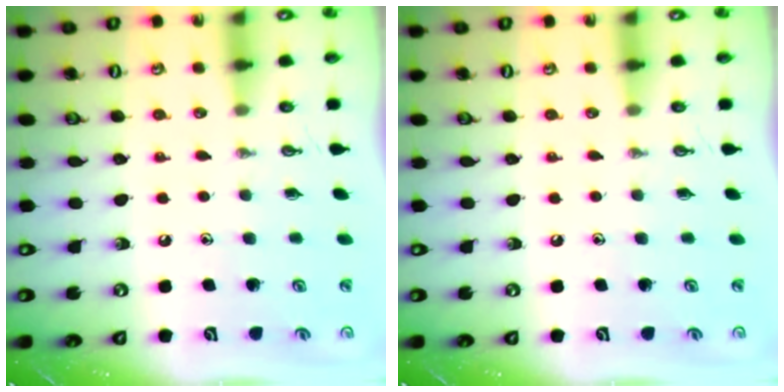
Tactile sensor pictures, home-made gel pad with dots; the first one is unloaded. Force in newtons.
{"total": 0.0}